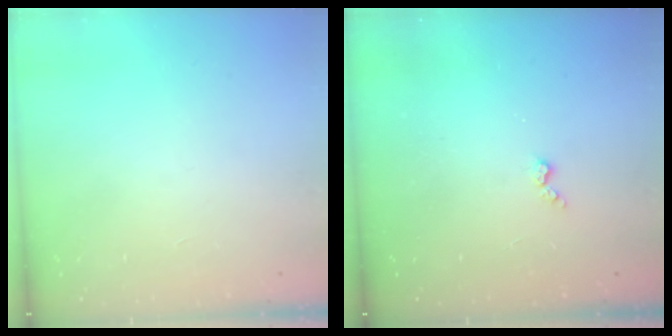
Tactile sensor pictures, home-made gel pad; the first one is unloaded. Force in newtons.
{"total": 2.9, "press": 2.9, "slide": 0.5}